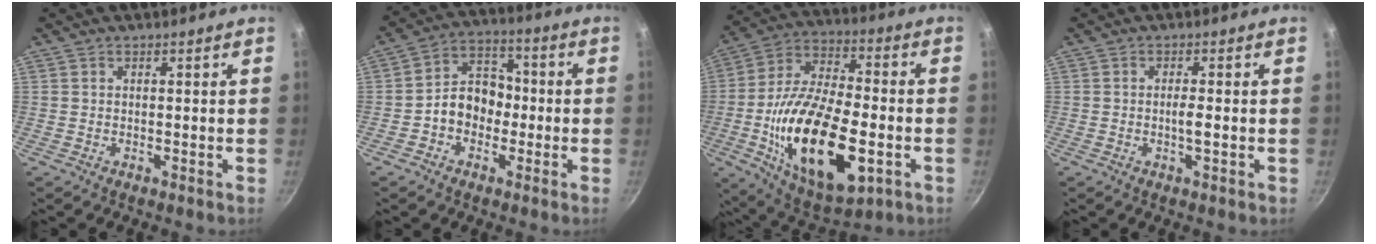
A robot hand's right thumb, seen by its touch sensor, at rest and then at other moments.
{"total": 9.3, "force": [-1.6, 7.4, 5.5], "torque": [-0.039, 0.037, -0.042]}
{"total": 26.5, "force": [-6.4, 12.8, 22.4], "torque": [-0.387, 0.018, -0.104]}
{"total": 2.2, "force": [-0.5, 0.2, 2.2], "torque": [-0.045, 0.000, -0.011]}